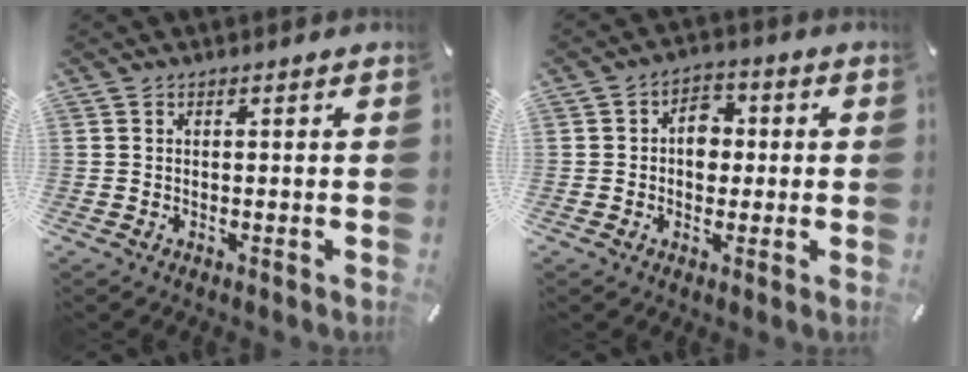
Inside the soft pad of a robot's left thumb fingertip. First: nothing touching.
{"total": 6.2, "force": [0.1, 4.8, 3.9], "torque": [-0.046, 0.002, -0.006]}